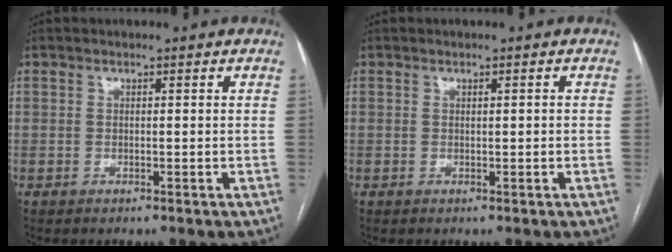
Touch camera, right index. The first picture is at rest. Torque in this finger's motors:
{"motor_torque": [0.00, 0.04, -0.03, -0.01]}